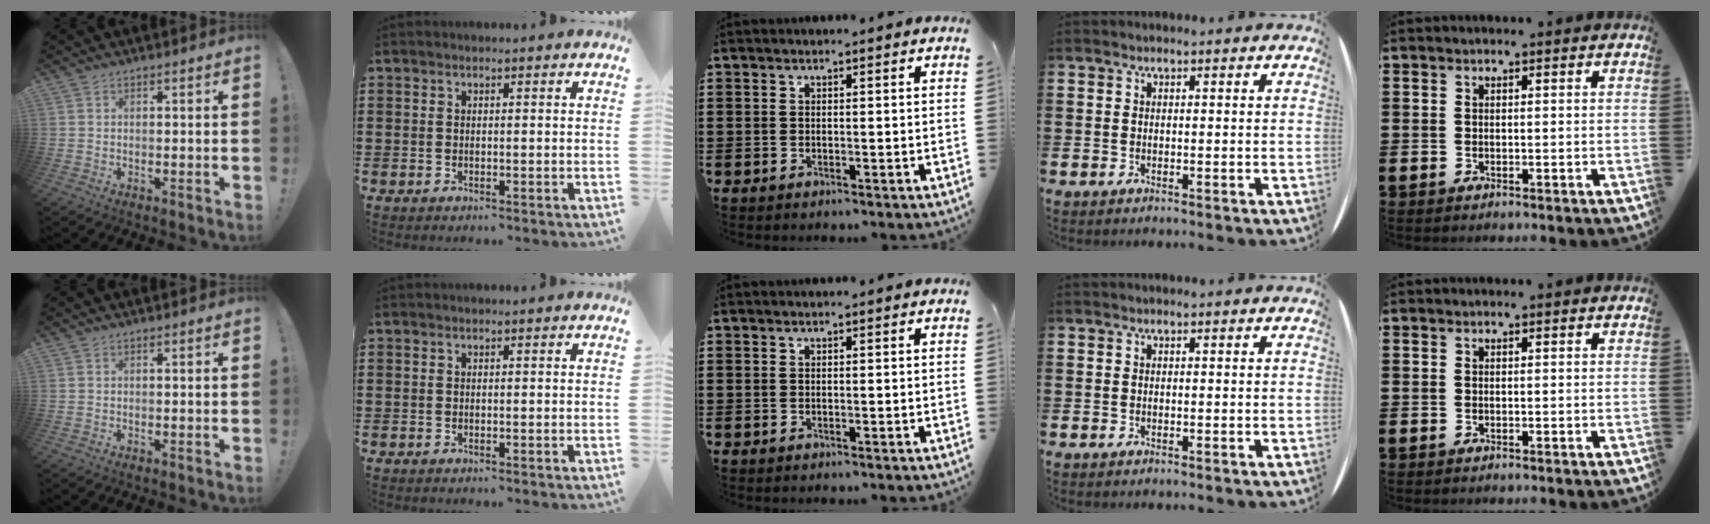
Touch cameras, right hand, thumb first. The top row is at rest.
{}